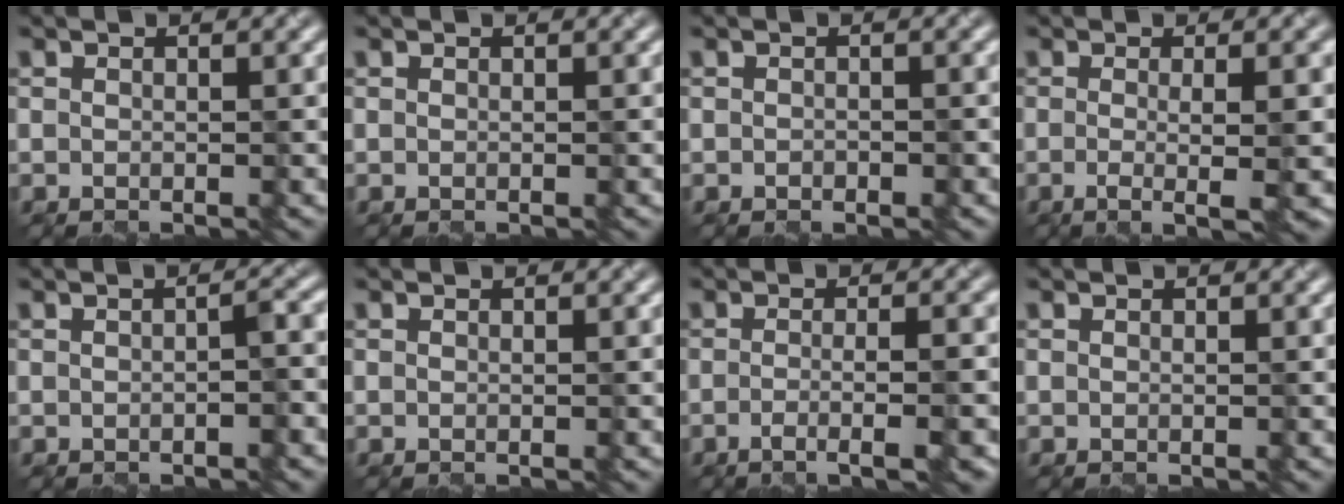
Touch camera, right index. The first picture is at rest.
{"total": 0.0}
{"total": 0.8, "force": [-0.5, 0.3, 0.5], "torque": [-0.006, 0.003, -0.007]}
{"total": 4.7, "force": [-0.4, 1.3, 4.5], "torque": [-0.061, -0.003, -0.006]}
{"total": 1.9, "force": [-0.4, 0.3, 1.8], "torque": [-0.022, 0.006, -0.006]}
{"total": 0.0}
{"total": 5.2, "force": [-1.8, 1.5, 4.6], "torque": [-0.051, -0.001, -0.027]}
{"total": 0.0}